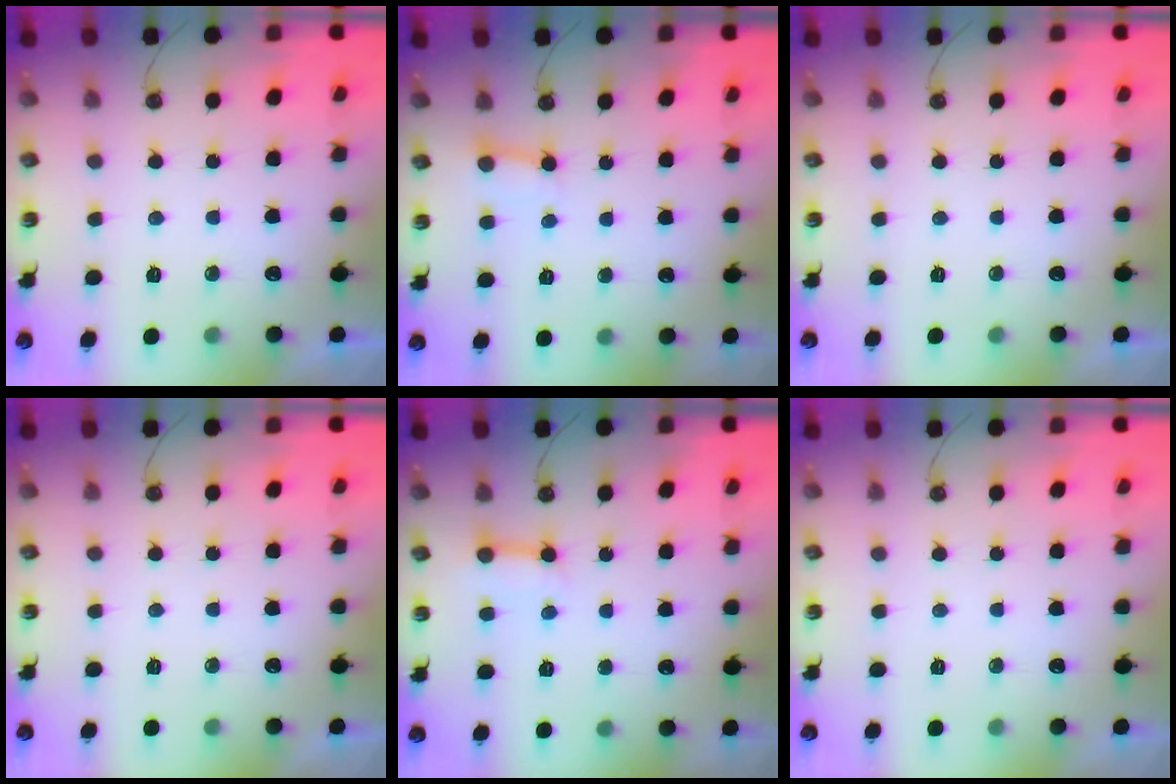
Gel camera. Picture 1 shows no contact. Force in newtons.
{"total": 2.4, "press": 2.4, "slide": 0.0}
{"total": 0.0}
{"total": 0.0}
{"total": 6.2, "press": 6.2, "slide": 0.9}
{"total": 0.0}